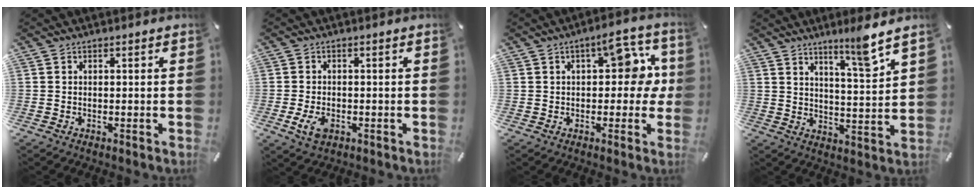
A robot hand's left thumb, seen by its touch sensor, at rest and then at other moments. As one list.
[{"total": 3.8, "force": [-1.2, 2.4, 2.7], "torque": [-0.074, -0.005, -0.026]}, {"total": 11.7, "force": [3.2, 5.8, 9.7], "torque": [-0.116, -0.006, 0.048]}, {"total": 8.5, "force": [7.1, -0.1, 4.6], "torque": [-0.069, -0.054, 0.116]}]